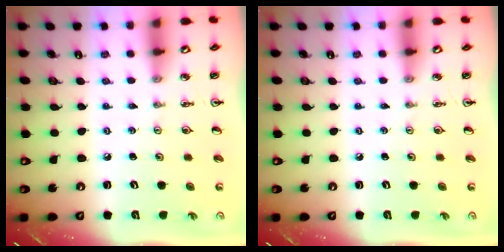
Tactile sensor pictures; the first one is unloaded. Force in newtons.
{"total": 0.0}